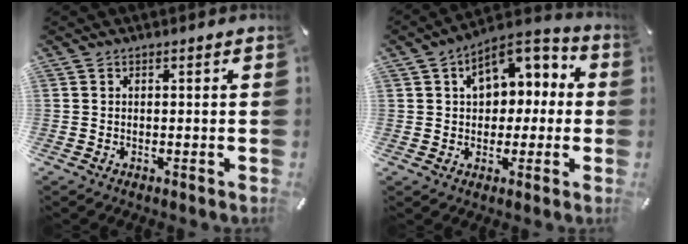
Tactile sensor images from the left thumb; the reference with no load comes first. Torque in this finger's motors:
{"motor_torque": [1.74, 1.93, 0.27, 0.01, 0.39]}